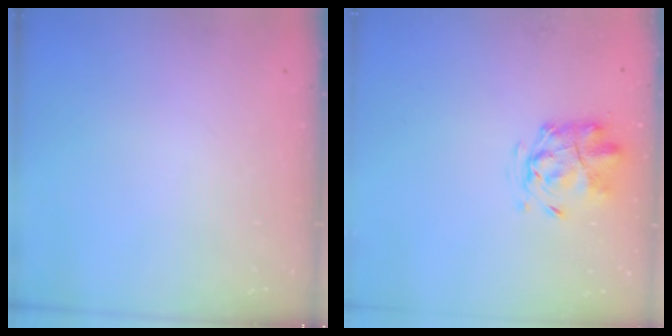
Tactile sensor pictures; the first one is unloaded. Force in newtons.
{"total": 2.3, "press": 2.2, "slide": 0.6}